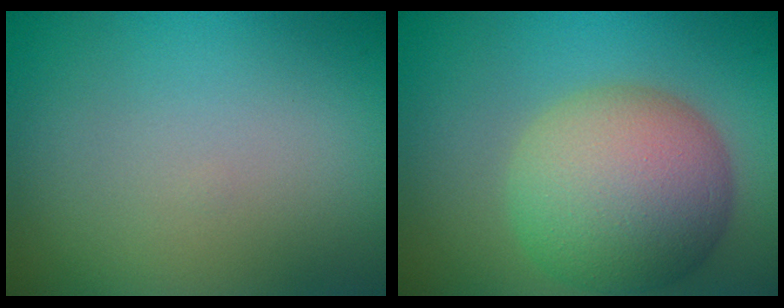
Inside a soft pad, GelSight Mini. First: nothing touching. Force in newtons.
{"total": 10.1, "press": 10.1, "slide": 0.4}